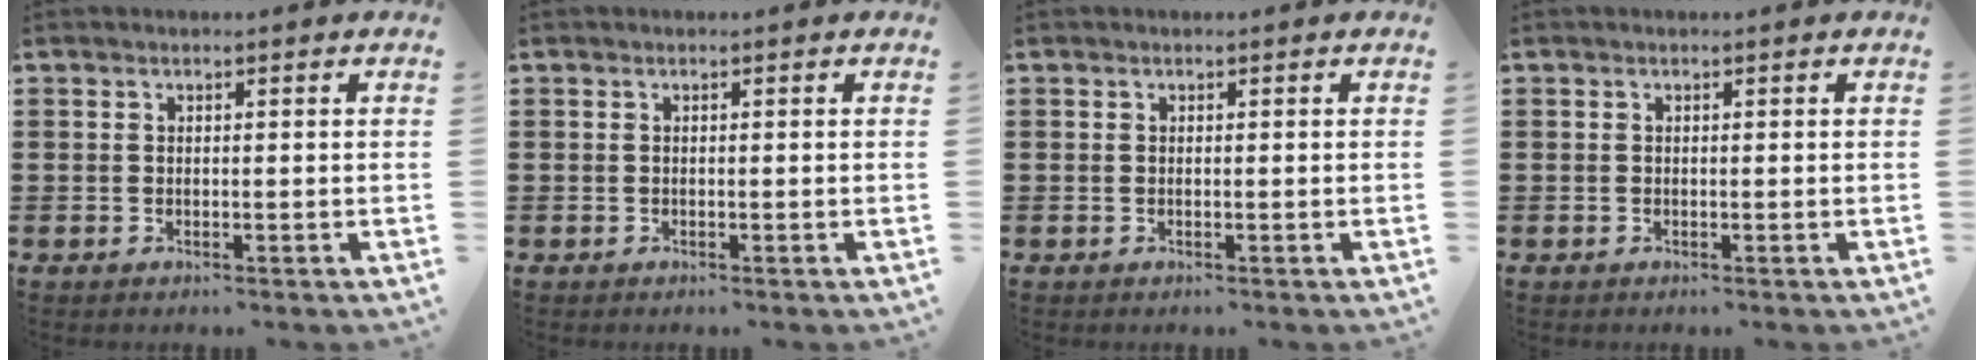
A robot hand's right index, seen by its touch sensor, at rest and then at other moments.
{"total": 0.0}
{"total": 0.0}
{"total": 0.0}